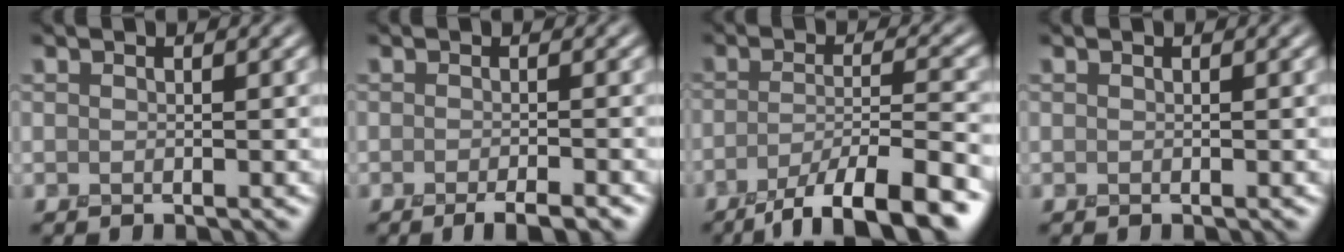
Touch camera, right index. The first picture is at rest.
{"total": 2.8, "force": [-1.9, 0.4, 2.1], "torque": [-0.024, -0.001, -0.031]}
{"total": 9.3, "force": [-5.8, 2.3, 6.9], "torque": [-0.099, -0.002, -0.098]}
{"total": 0.0}